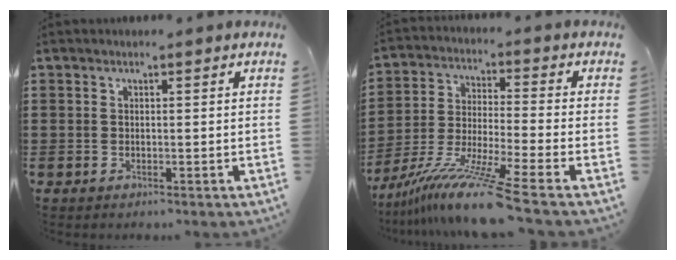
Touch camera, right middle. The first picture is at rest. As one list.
[{"total": 12.1, "force": [-9.4, -0.8, 7.5], "torque": [-0.146, -0.005, -0.182]}]